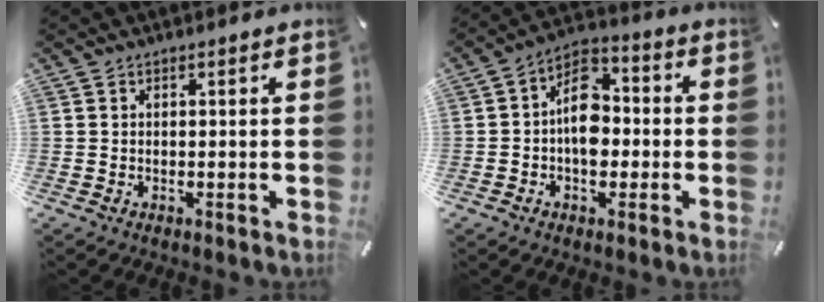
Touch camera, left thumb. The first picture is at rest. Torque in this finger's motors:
{"motor_torque": [0.04, 0.78, 0.70, -0.35, 0.09]}